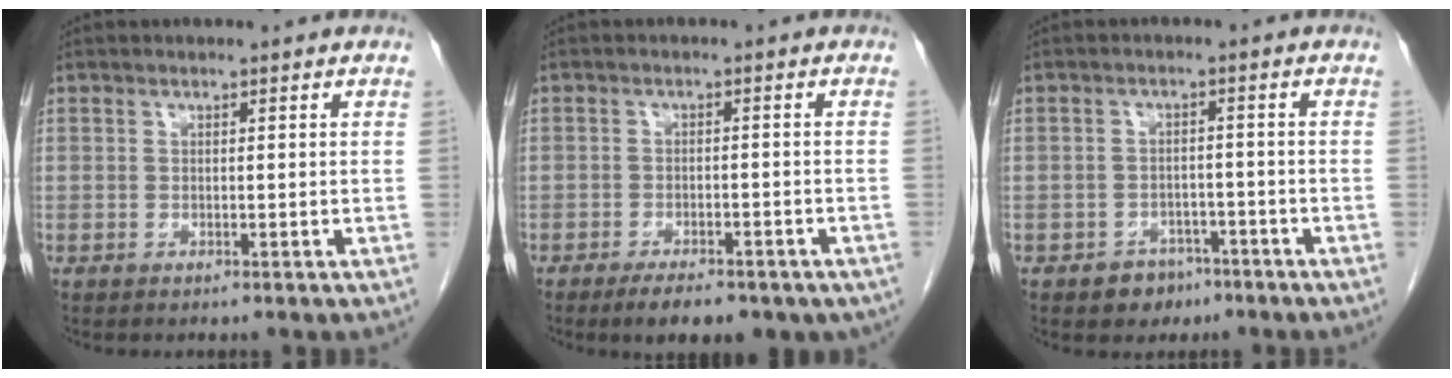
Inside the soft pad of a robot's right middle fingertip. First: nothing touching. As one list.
[{"total": 8.7, "force": [-6.1, 3.4, 5.2], "torque": [-0.060, -0.003, -0.080]}, {"total": 3.8, "force": [-2.5, 2.7, 0.9], "torque": [-0.009, 0.011, -0.028]}]